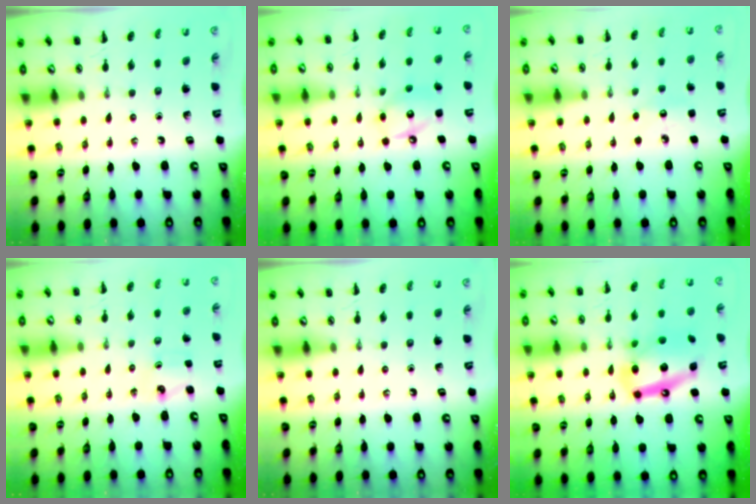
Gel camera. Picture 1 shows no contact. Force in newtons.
{"total": 9.9, "press": 9.9, "slide": 0.5}
{"total": 7.0, "press": 6.8, "slide": 1.8}
{"total": 2.3, "press": 2.2, "slide": 0.7}
{"total": 0.0}
{"total": 15.3, "press": 14.9, "slide": 3.3}